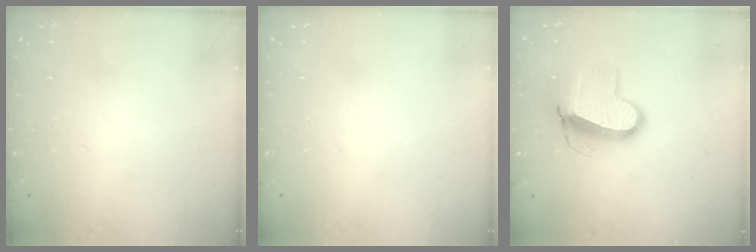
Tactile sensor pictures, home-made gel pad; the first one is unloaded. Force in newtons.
{"total": 0.0}
{"total": 11.5, "press": 11.4, "slide": 1.3}